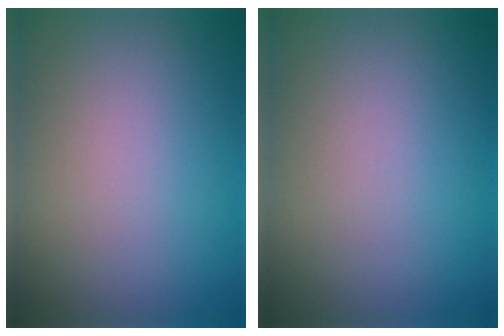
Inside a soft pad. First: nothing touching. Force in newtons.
{"total": 0.0}